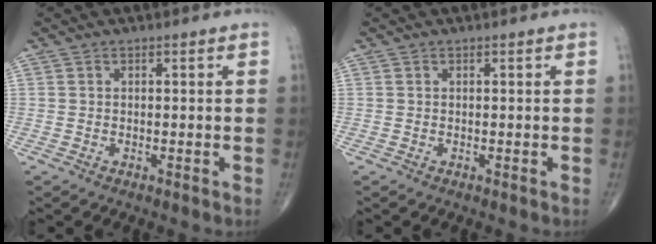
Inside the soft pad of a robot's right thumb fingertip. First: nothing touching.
{"total": 0.0}